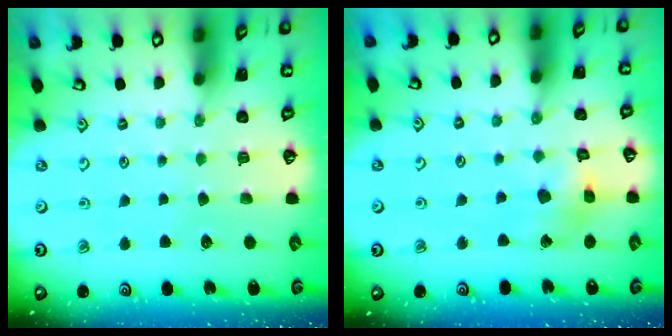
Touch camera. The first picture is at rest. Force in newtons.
{"total": 8.8, "press": 8.8, "slide": 1.0}